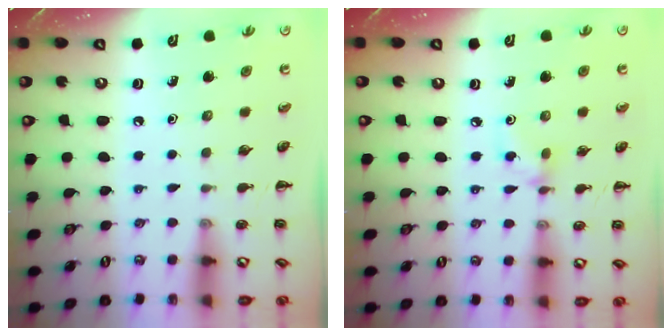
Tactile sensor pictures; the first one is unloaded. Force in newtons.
{"total": 3.7, "press": 3.6, "slide": 1.1}